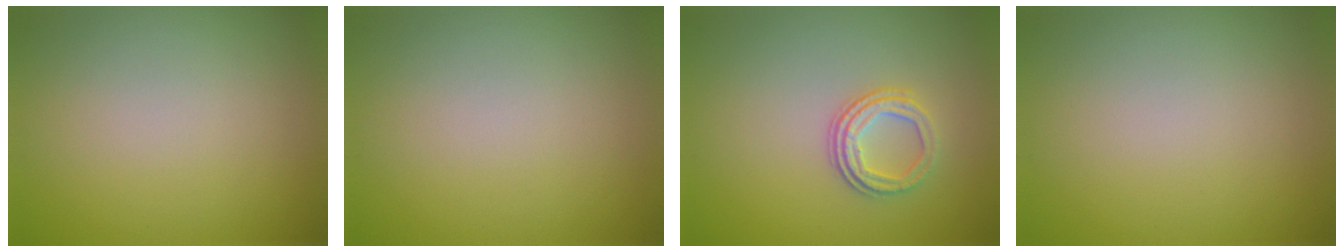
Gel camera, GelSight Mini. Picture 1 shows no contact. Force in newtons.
{"total": 0.0}
{"total": 2.9, "press": 2.3, "slide": 1.7}
{"total": 0.0}